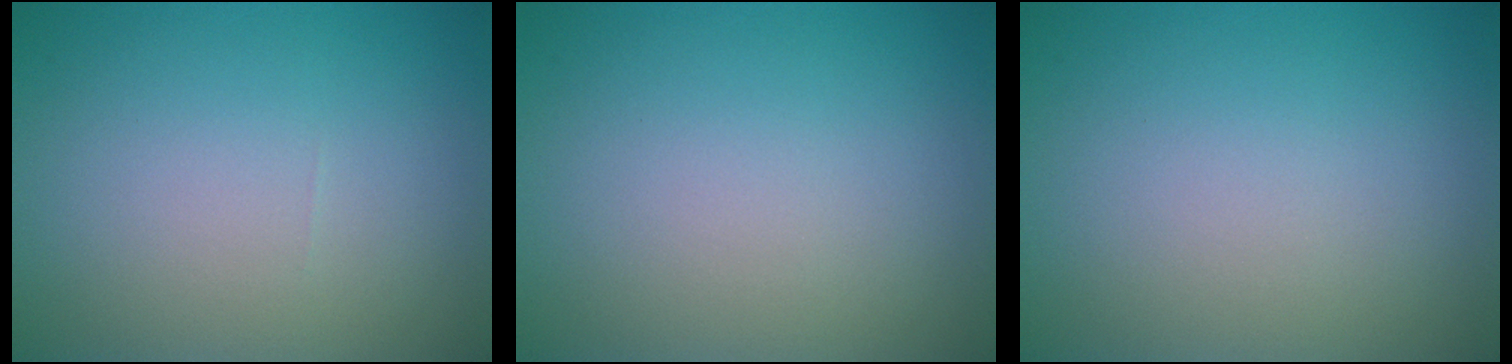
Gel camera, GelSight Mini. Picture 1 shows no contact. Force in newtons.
{"total": 0.0}
{"total": 0.0}